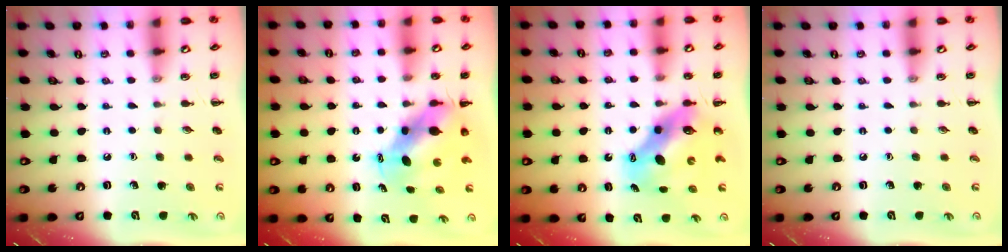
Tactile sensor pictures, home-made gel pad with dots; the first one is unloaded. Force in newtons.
{"total": 7.6, "press": 7.4, "slide": 1.7}
{"total": 8.9, "press": 8.6, "slide": 2.3}
{"total": 0.0}